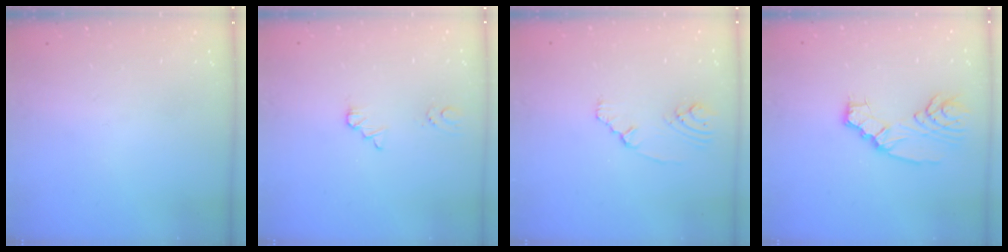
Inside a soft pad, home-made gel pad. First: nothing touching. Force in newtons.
{"total": 1.6, "press": 1.6, "slide": 0.2}
{"total": 2.2, "press": 2.1, "slide": 0.6}
{"total": 8.1, "press": 8.1, "slide": 0.8}